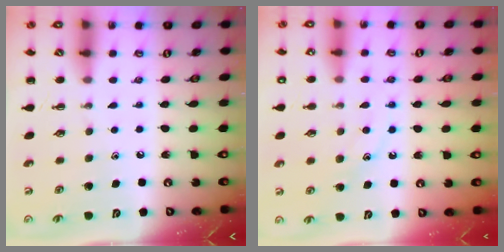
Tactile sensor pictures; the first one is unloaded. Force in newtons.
{"total": 11.8, "press": 11.7, "slide": 1.1}